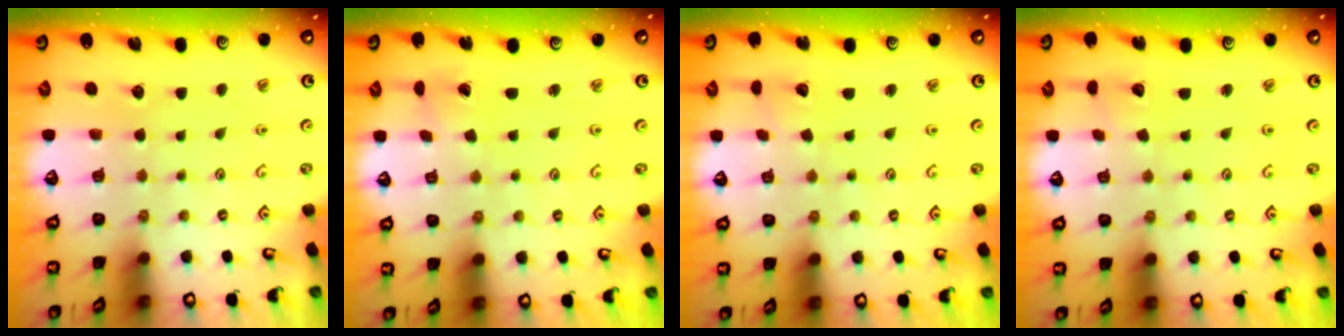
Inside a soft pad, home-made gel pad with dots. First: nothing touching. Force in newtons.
{"total": 0.7, "press": 0.7, "slide": 0.1}
{"total": 1.7, "press": 1.7, "slide": 0.1}
{"total": 1.7, "press": 1.7, "slide": 0.1}